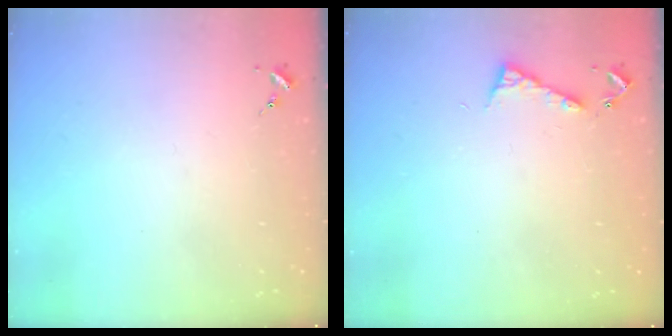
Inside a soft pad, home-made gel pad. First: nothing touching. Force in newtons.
{"total": 6.7, "press": 6.7, "slide": 0.8}